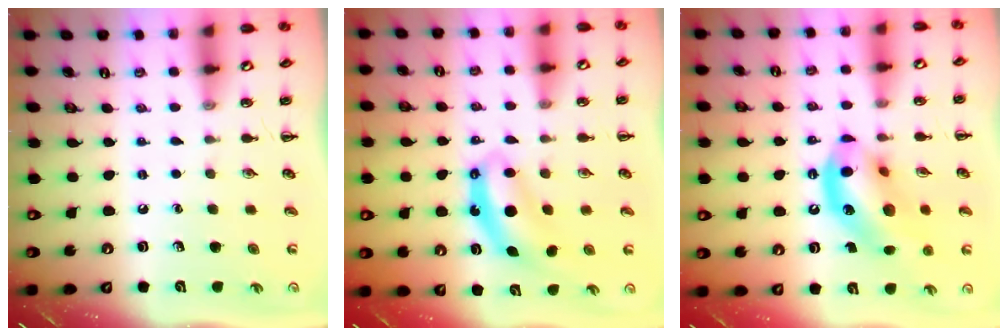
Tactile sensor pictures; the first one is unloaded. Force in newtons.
{"total": 6.8, "press": 6.7, "slide": 0.5}
{"total": 15.5, "press": 15.1, "slide": 3.8}